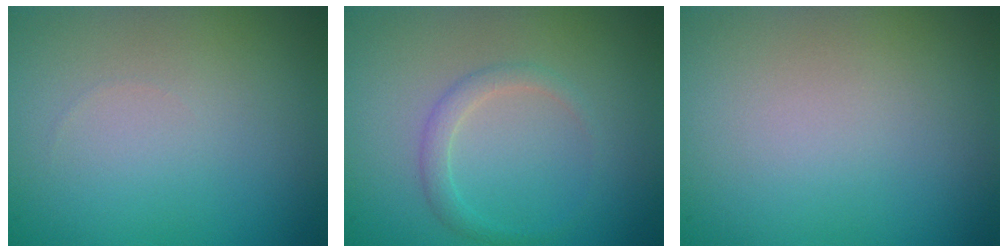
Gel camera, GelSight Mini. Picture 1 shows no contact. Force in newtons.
{"total": 1.4, "press": 1.4, "slide": 0.0}
{"total": 0.0}